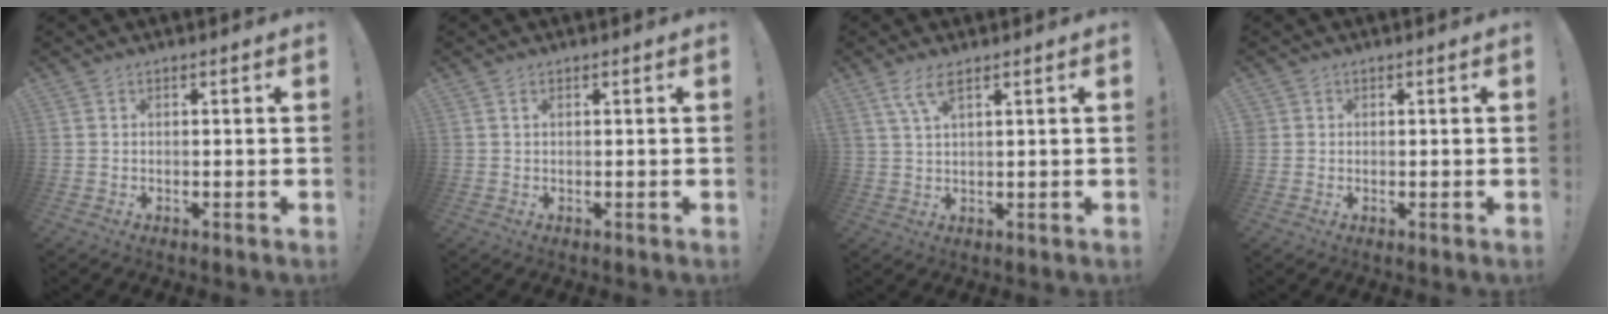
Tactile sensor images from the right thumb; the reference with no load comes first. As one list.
[{"total": 0.6, "force": [0.3, 0.3, 0.5], "torque": [-0.006, 0.000, 0.005]}, {"total": 5.2, "force": [3.1, 1.2, 4.0], "torque": [-0.079, -0.006, 0.055]}, {"total": 1.0, "force": [0.3, 0.9, 0.0], "torque": [-0.004, 0.003, 0.007]}]